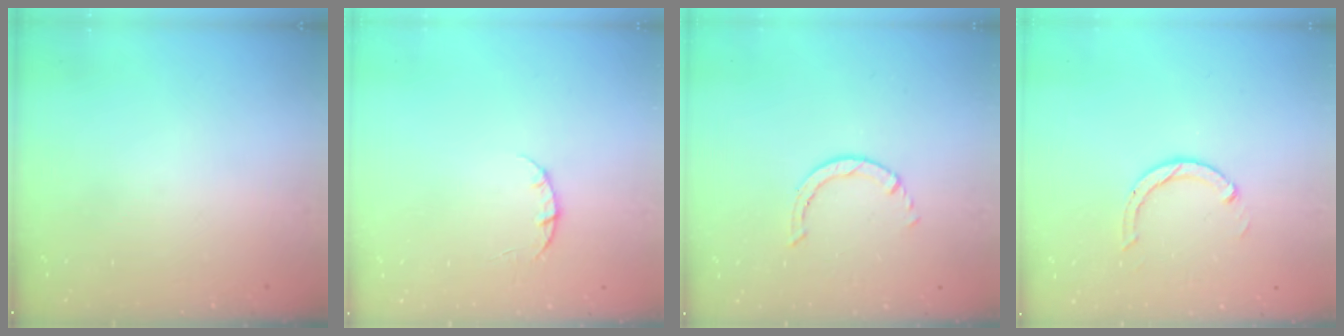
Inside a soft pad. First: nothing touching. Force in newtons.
{"total": 3.2, "press": 3.2, "slide": 0.3}
{"total": 0.6, "press": 0.6, "slide": 0.1}
{"total": 3.0, "press": 3.0, "slide": 0.3}